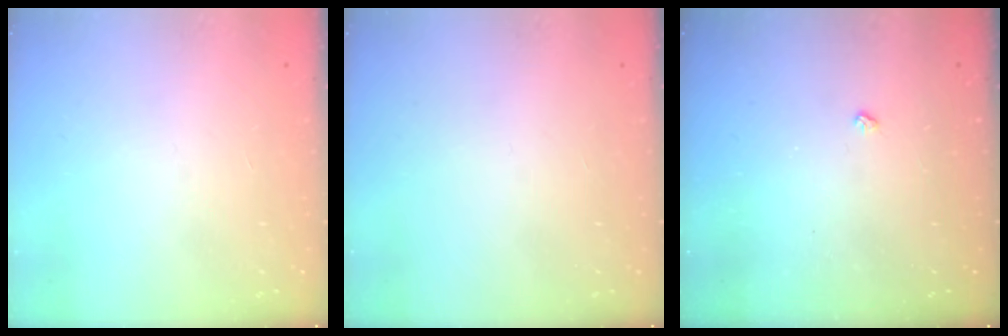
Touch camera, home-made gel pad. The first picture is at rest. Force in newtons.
{"total": 0.0}
{"total": 2.1, "press": 2.1, "slide": 0.4}